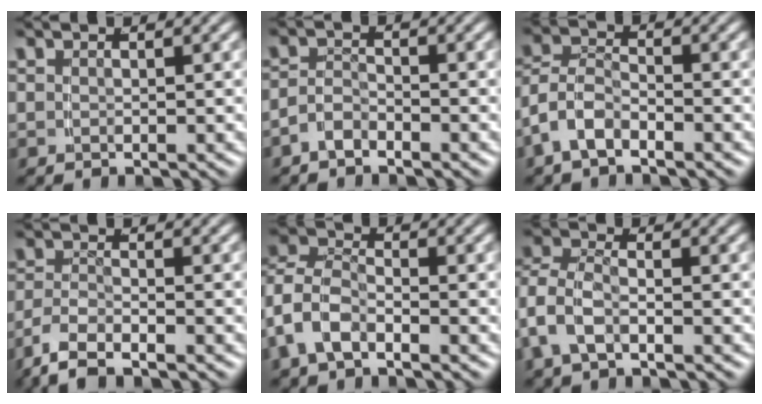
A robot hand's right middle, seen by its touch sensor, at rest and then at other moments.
{"total": 2.5, "force": [-2.0, 1.2, 0.8], "torque": [-0.015, -0.008, -0.036]}
{"total": 5.9, "force": [-2.4, 4.8, 2.5], "torque": [-0.075, -0.022, -0.043]}
{"total": 4.0, "force": [-2.6, 2.0, 2.2], "torque": [-0.061, -0.014, -0.040]}
{"total": 7.1, "force": [-1.6, 6.2, 3.2], "torque": [-0.099, -0.022, -0.033]}
{"total": 4.6, "force": [-0.5, 3.7, 2.7], "torque": [-0.078, -0.014, -0.010]}